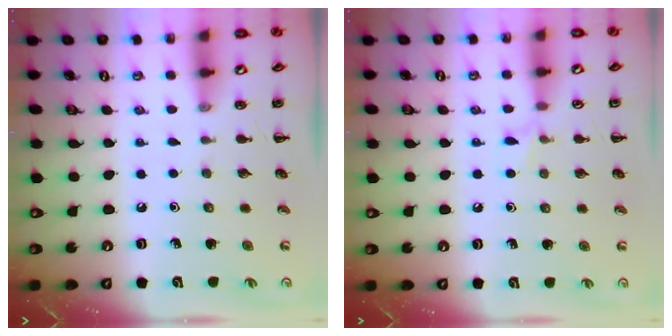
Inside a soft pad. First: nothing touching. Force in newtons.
{"total": 5.0, "press": 4.7, "slide": 1.8}